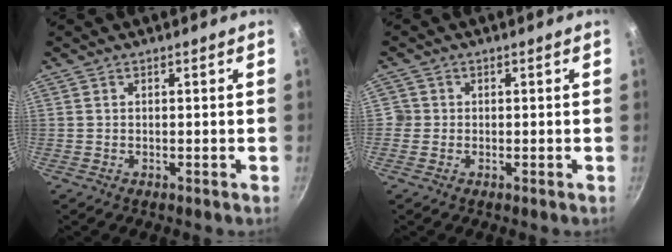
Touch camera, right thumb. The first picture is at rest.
{"total": 1.8, "force": [-0.2, 1.8, 0.2], "torque": [0.008, 0.007, -0.007]}